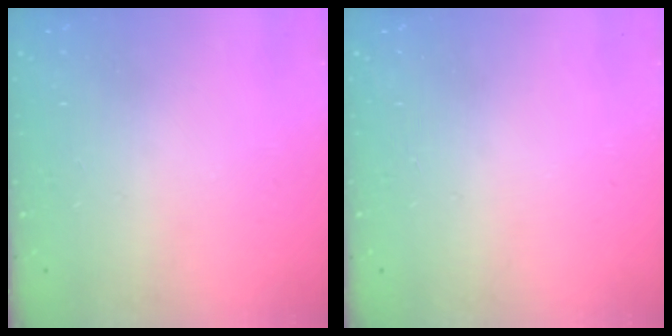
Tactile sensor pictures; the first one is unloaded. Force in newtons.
{"total": 0.0}